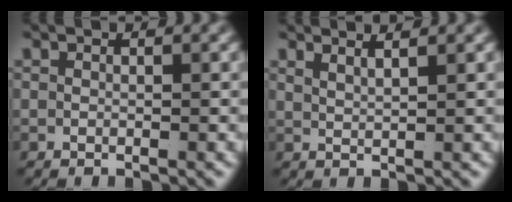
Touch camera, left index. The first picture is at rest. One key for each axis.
{"total": 2.3, "fx": 2.0, "fy": -0.4, "fz": 1.0, "tx": -0.017, "ty": -0.004, "tz": 0.041}